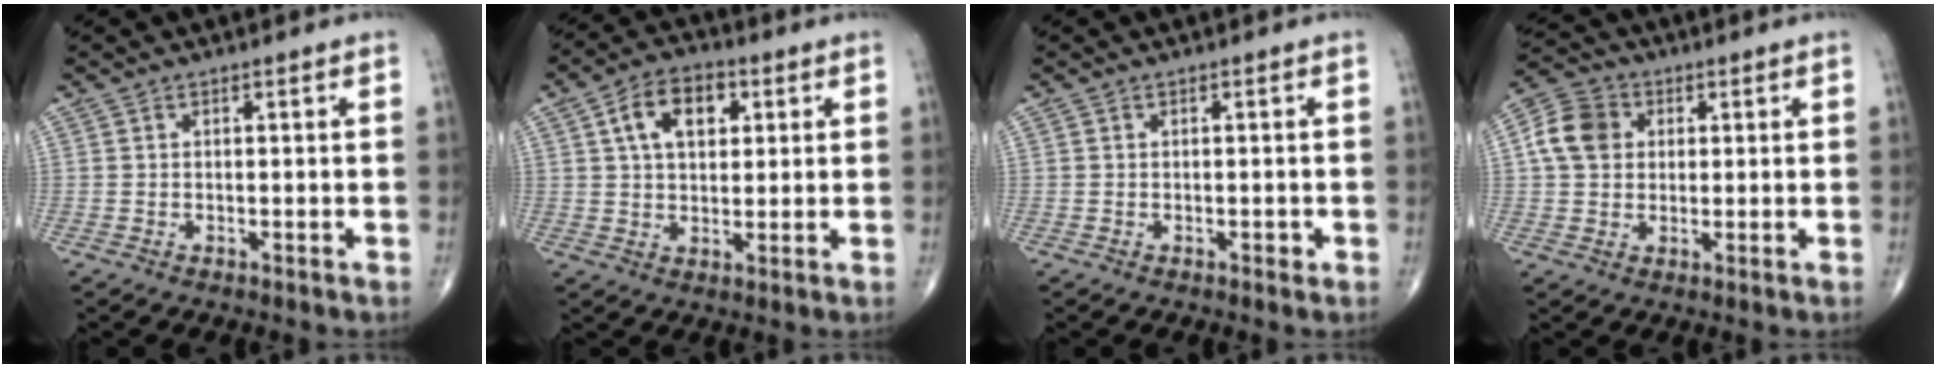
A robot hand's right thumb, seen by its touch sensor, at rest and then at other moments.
{"total": 9.7, "force": [3.1, 6.0, 7.0], "torque": [-0.094, 0.004, 0.046]}
{"total": 0.8, "force": [-0.3, 0.4, 0.6], "torque": [-0.003, 0.000, -0.006]}
{"total": 8.3, "force": [1.6, 6.8, 4.5], "torque": [-0.072, 0.011, 0.020]}